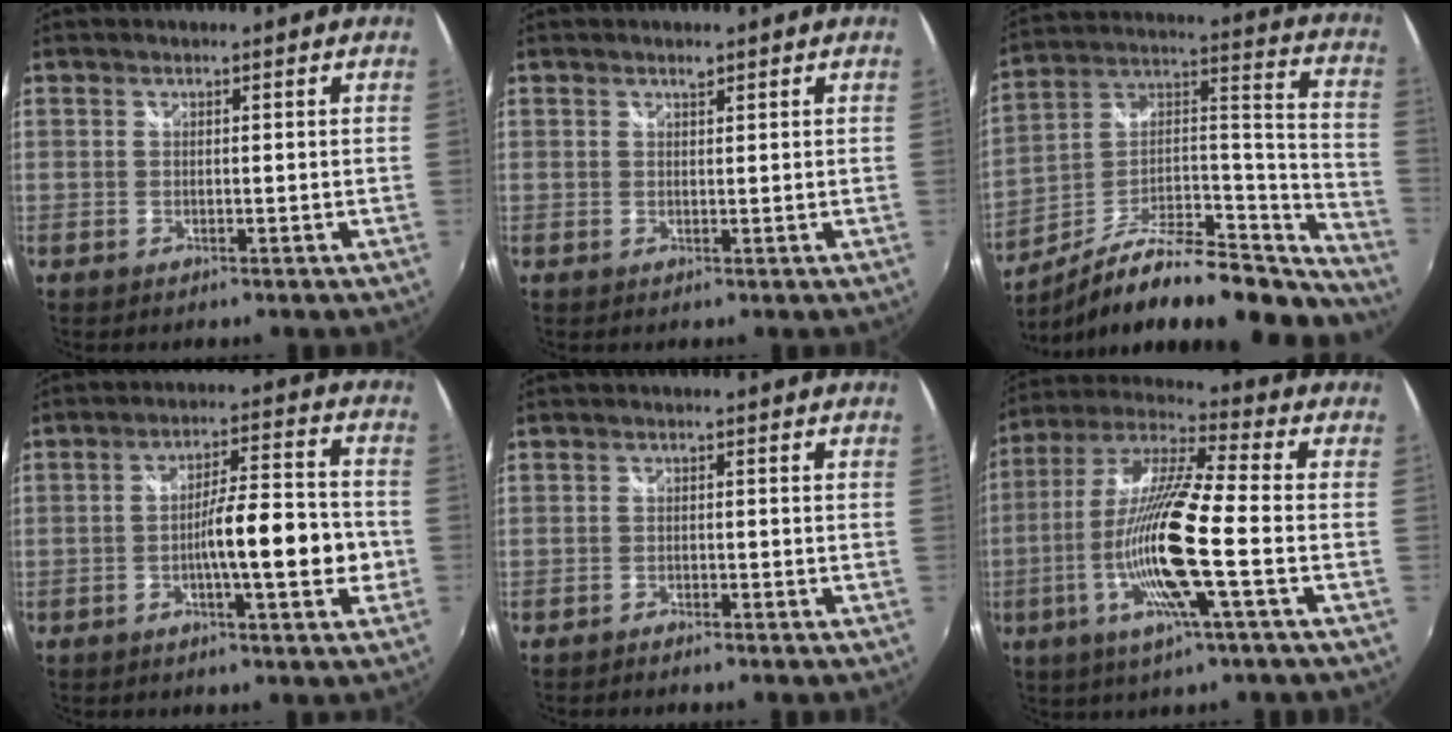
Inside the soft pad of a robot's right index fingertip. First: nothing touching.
{"total": 0.7, "force": [0.6, 0.3, 0.3], "torque": [-0.004, 0.001, 0.011]}
{"total": 25.6, "force": [-19.8, 7.5, 14.3], "torque": [-0.188, 0.019, -0.306]}
{"total": 11.1, "force": [-2.9, 1.7, 10.5], "torque": [-0.168, 0.003, -0.043]}
{"total": 1.5, "force": [-1.5, 0.2, 0.4], "torque": [-0.019, -0.006, -0.026]}
{"total": 17.2, "force": [-4.9, 1.0, 16.5], "torque": [-0.317, -0.016, -0.100]}